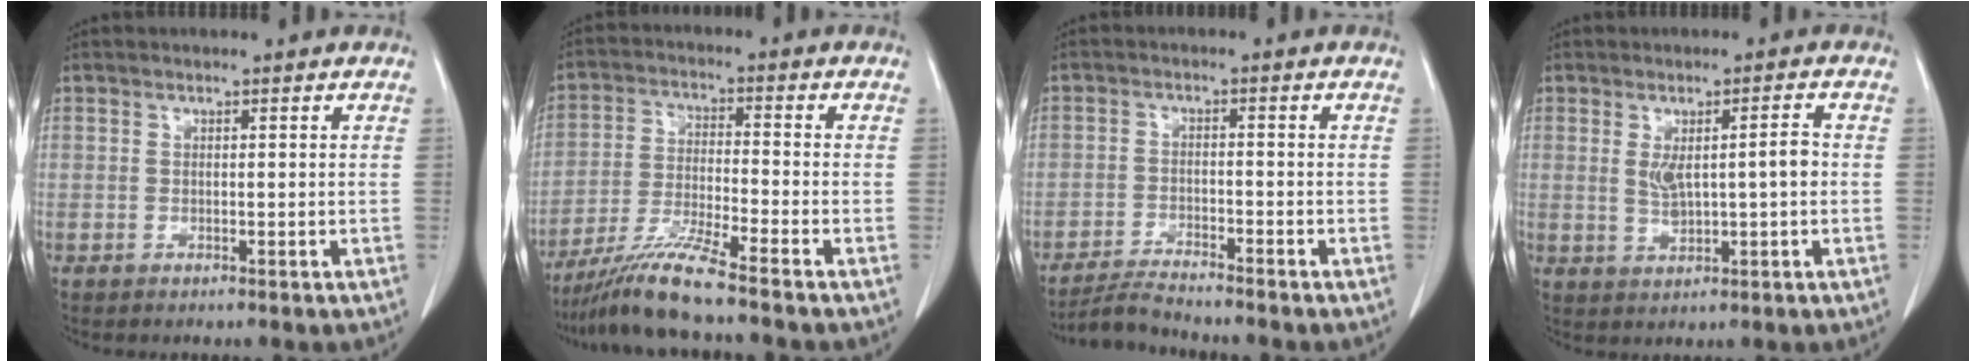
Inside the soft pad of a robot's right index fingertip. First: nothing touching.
{"total": 8.7, "force": [-7.2, -1.6, 4.7], "torque": [-0.094, -0.029, -0.138]}
{"total": 4.7, "force": [-4.5, -0.9, 0.8], "torque": [-0.016, -0.021, -0.085]}
{"total": 5.2, "force": [0.3, 1.3, 5.0], "torque": [-0.084, 0.010, 0.013]}